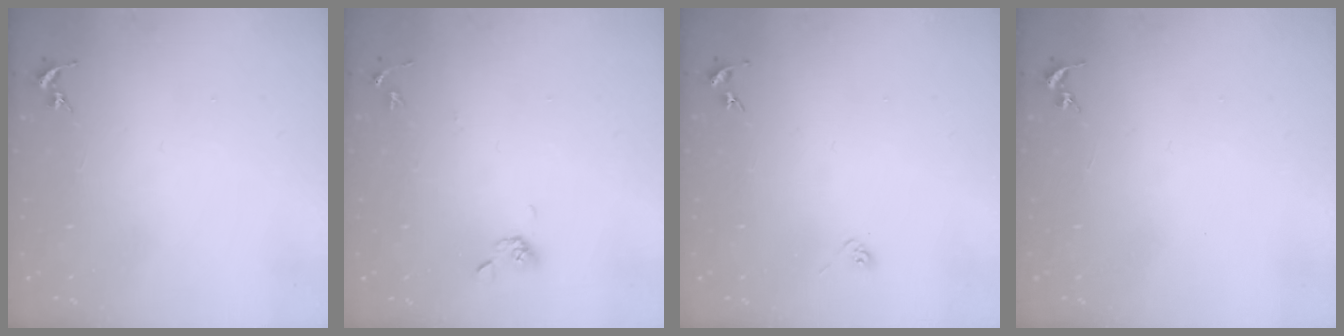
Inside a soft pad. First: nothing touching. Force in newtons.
{"total": 5.5, "press": 4.9, "slide": 2.6}
{"total": 3.3, "press": 3.2, "slide": 0.8}
{"total": 0.0}